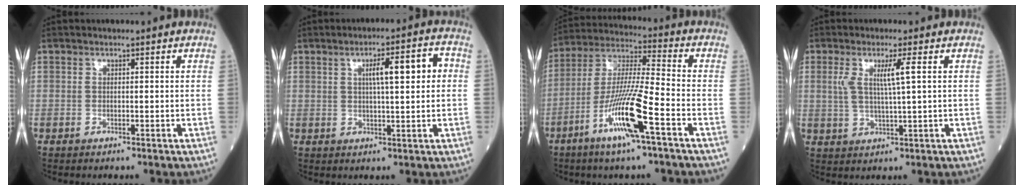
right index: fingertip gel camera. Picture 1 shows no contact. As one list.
[{"total": 6.8, "force": [1.3, 1.0, 6.6], "torque": [-0.103, 0.020, 0.019]}, {"total": 13.3, "force": [-6.1, 0.0, 11.8], "torque": [-0.240, -0.011, -0.117]}, {"total": 4.7, "force": [1.4, -0.2, 4.5], "torque": [-0.090, 0.001, 0.031]}]